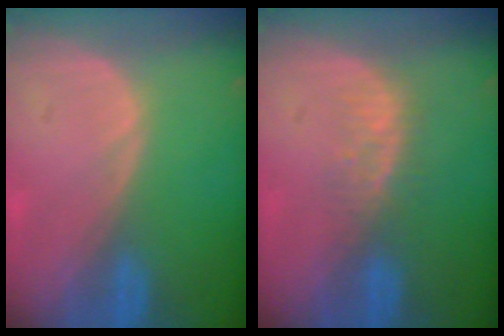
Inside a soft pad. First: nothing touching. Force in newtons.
{"total": 3.9, "press": 3.5, "slide": 1.8}